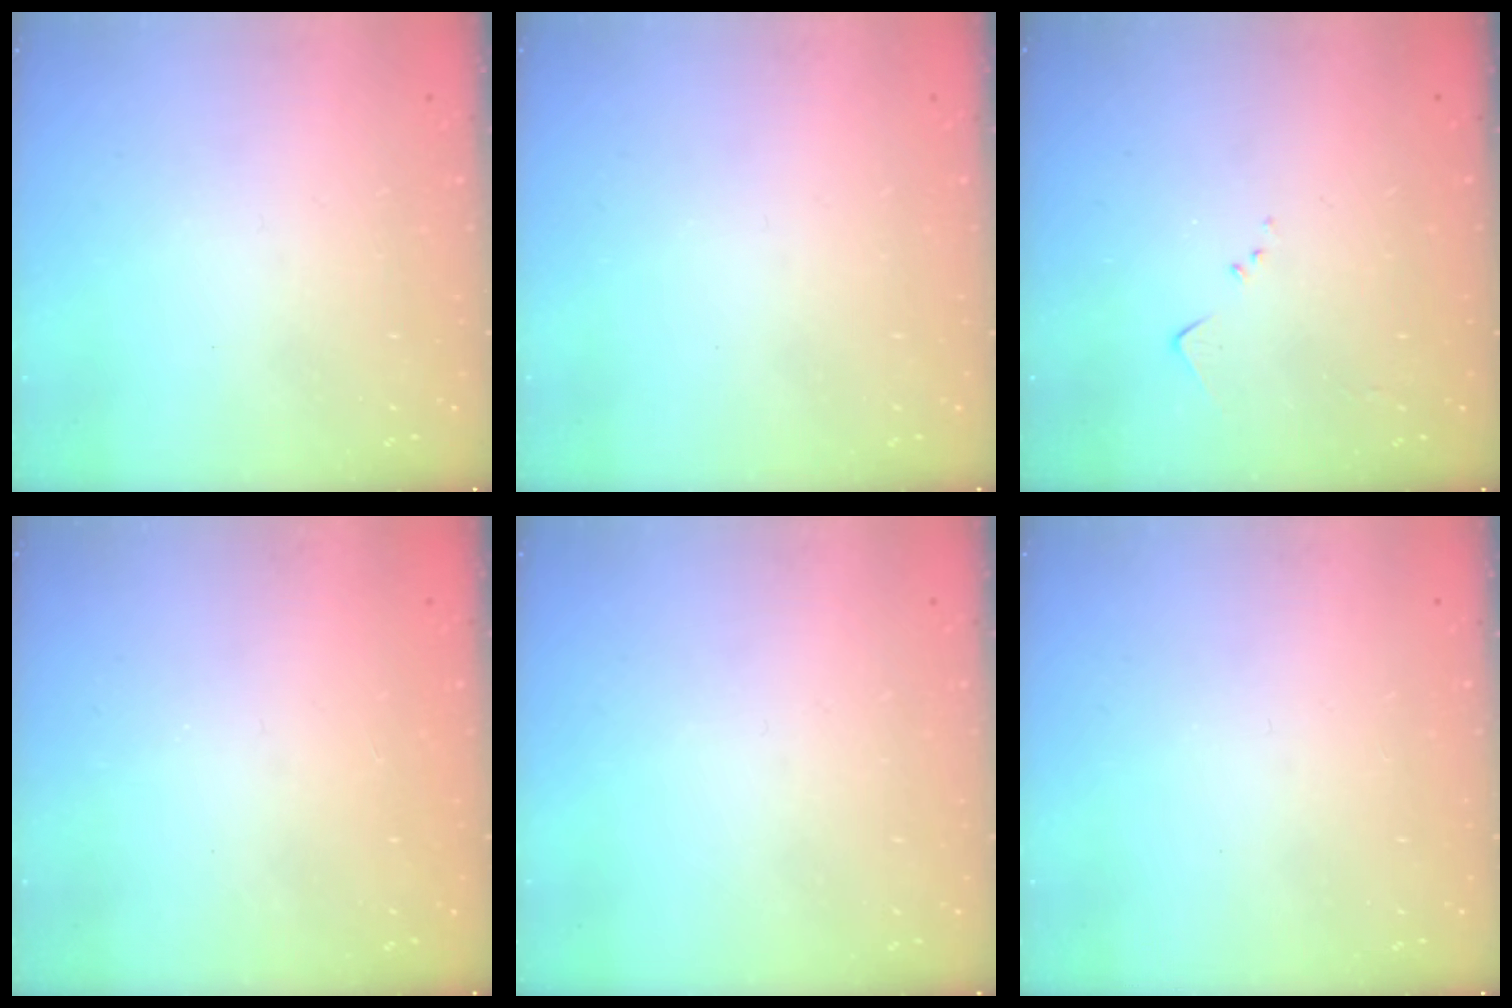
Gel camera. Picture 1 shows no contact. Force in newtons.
{"total": 0.0}
{"total": 4.0, "press": 4.0, "slide": 0.5}
{"total": 0.9, "press": 0.9, "slide": 0.1}
{"total": 0.0}
{"total": 0.0}